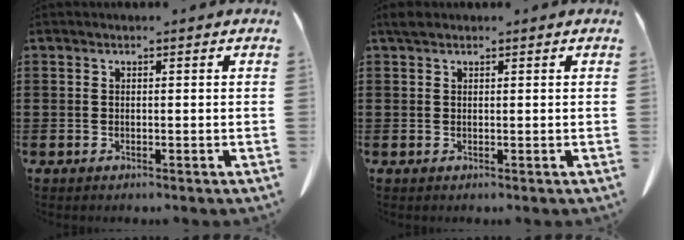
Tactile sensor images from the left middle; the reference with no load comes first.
{"total": 1.1, "force": [0.8, 0.5, 0.5], "torque": [-0.014, 0.001, 0.017]}